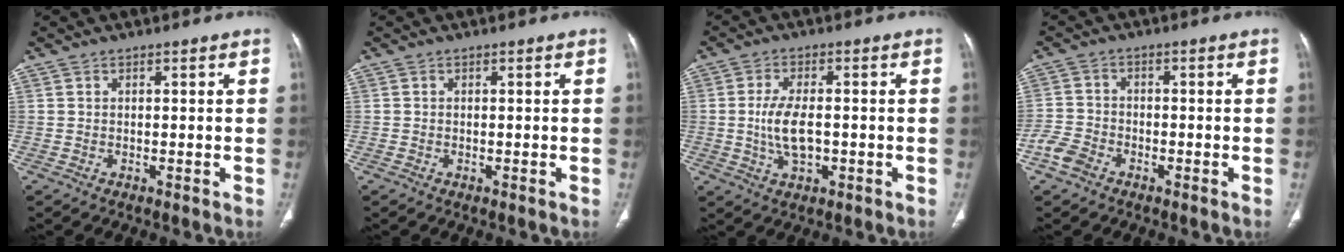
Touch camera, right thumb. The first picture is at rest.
{"total": 0.0}
{"total": 6.8, "force": [-0.7, 3.5, 5.8], "torque": [-0.118, 0.002, -0.010]}
{"total": 5.3, "force": [-2.8, 4.0, 1.9], "torque": [-0.032, 0.019, -0.053]}